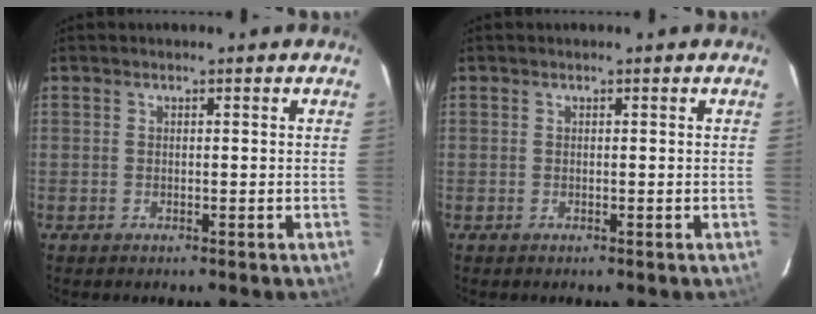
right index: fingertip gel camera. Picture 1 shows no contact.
{"total": 0.0}